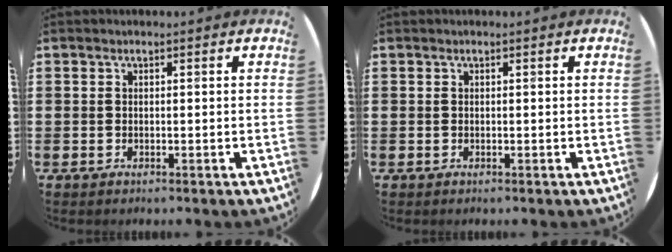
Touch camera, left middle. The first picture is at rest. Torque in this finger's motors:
{"motor_torque": [0.03, -0.03, -0.05, -0.01]}